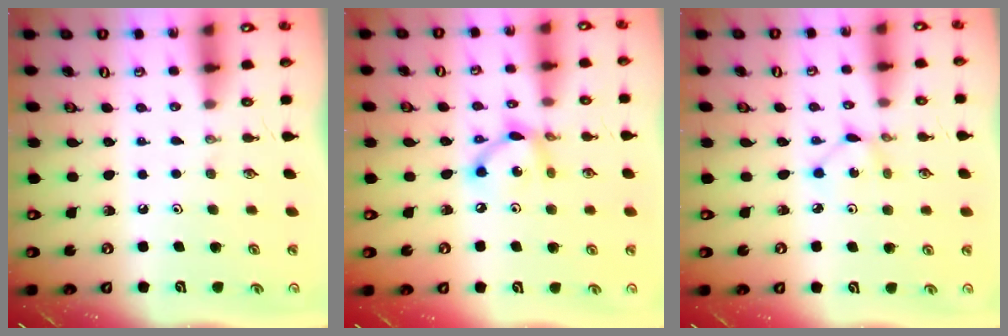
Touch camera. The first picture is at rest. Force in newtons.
{"total": 8.5, "press": 8.5, "slide": 0.4}
{"total": 1.3, "press": 1.3, "slide": 0.0}